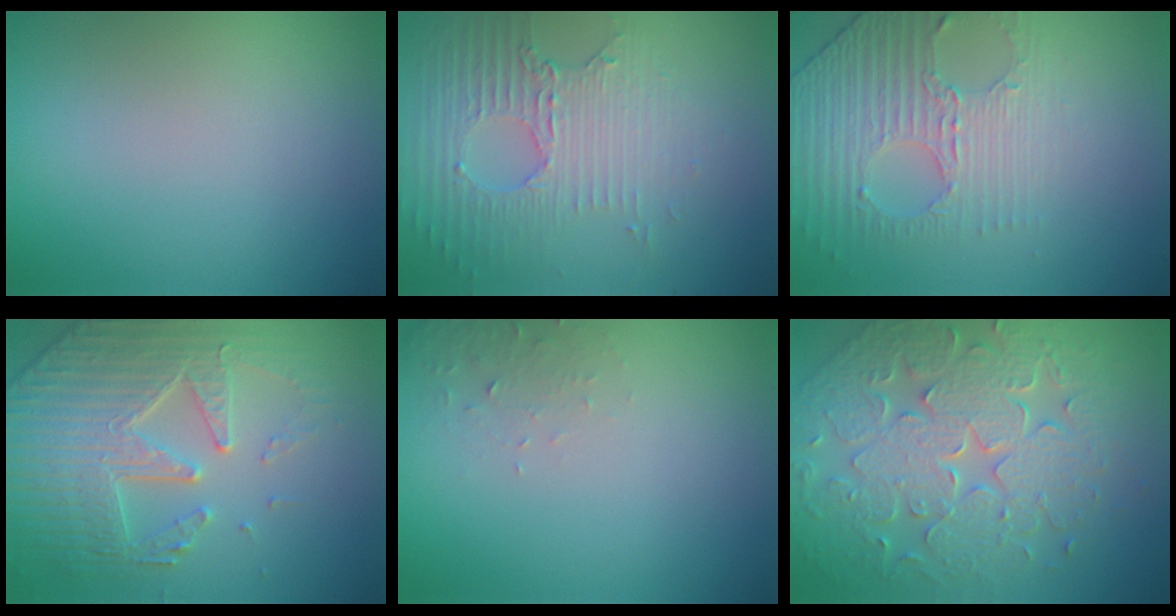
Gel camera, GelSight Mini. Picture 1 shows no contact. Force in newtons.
{"total": 5.4, "press": 3.5, "slide": 4.1}
{"total": 4.4, "press": 3.2, "slide": 3.0}
{"total": 6.3, "press": 5.3, "slide": 3.5}
{"total": 1.2, "press": 1.2, "slide": 0.1}
{"total": 9.6, "press": 6.9, "slide": 6.6}